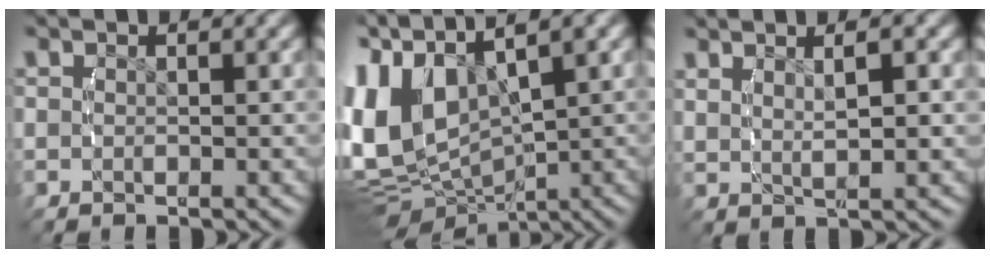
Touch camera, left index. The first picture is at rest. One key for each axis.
{"total": 14.4, "fx": 0.0, "fy": 11.4, "fz": 8.8, "tx": -0.208, "ty": -0.031, "tz": 0.004}
{"total": 3.8, "fx": 2.1, "fy": 0.9, "fz": 3.0, "tx": -0.041, "ty": 0.010, "tz": 0.040}